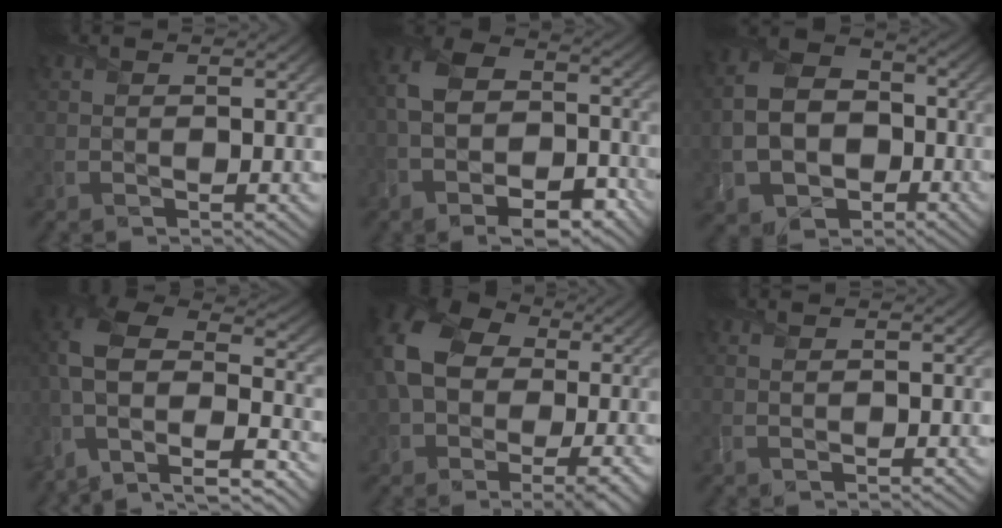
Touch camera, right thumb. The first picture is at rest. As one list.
[{"total": 13.0, "force": [-4.9, 8.2, 8.8], "torque": [-0.190, -0.035, -0.074]}, {"total": 10.7, "force": [-2.8, 8.1, 6.4], "torque": [-0.150, -0.031, -0.054]}, {"total": 15.3, "force": [-6.1, 9.0, 10.7], "torque": [-0.252, -0.032, -0.083]}, {"total": 16.0, "force": [-0.8, 11.9, 10.6], "torque": [-0.237, -0.020, -0.002]}, {"total": 0.6, "force": [0.4, 0.0, 0.5], "torque": [-0.012, 0.005, 0.004]}]